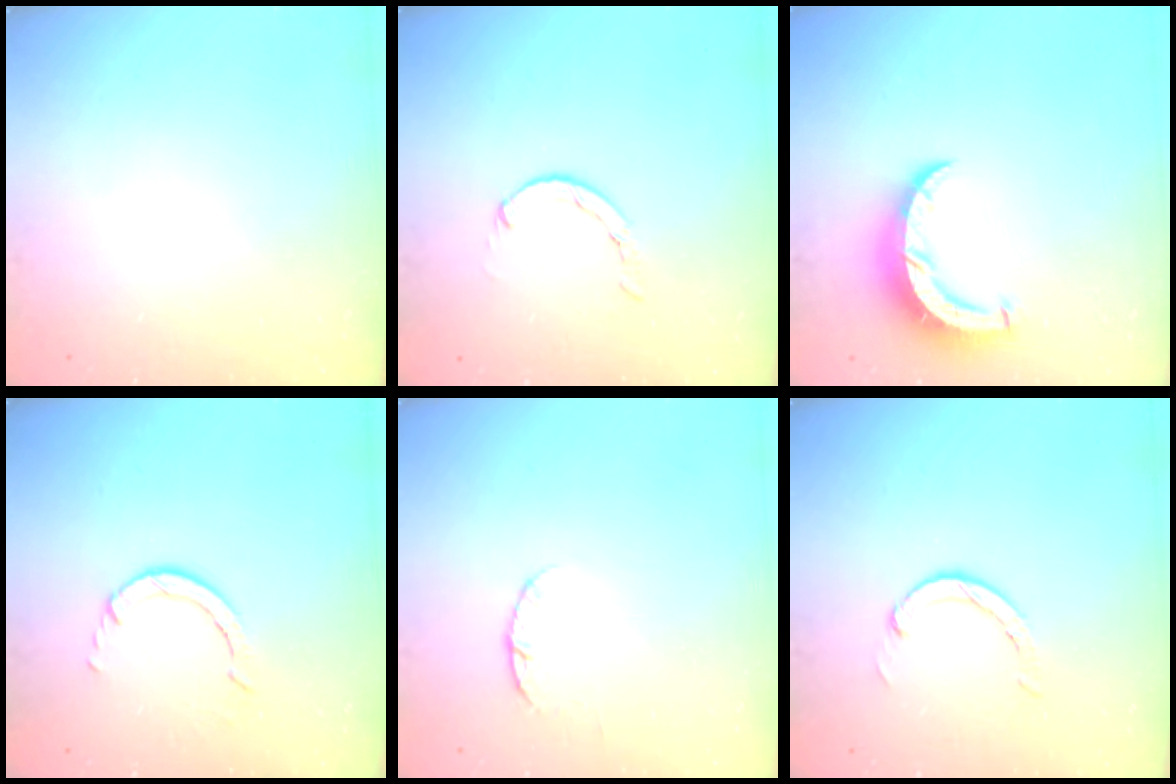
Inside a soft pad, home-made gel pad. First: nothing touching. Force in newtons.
{"total": 1.5, "press": 1.5, "slide": 0.2}
{"total": 8.4, "press": 8.3, "slide": 1.0}
{"total": 3.4, "press": 3.3, "slide": 0.5}
{"total": 2.4, "press": 2.4, "slide": 0.4}
{"total": 3.0, "press": 3.0, "slide": 0.1}